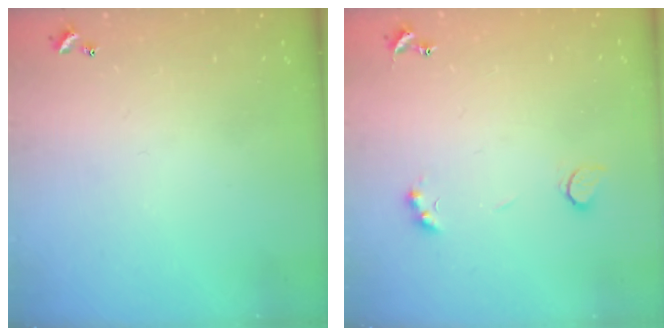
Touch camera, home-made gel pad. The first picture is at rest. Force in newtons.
{"total": 3.7, "press": 3.4, "slide": 1.2}